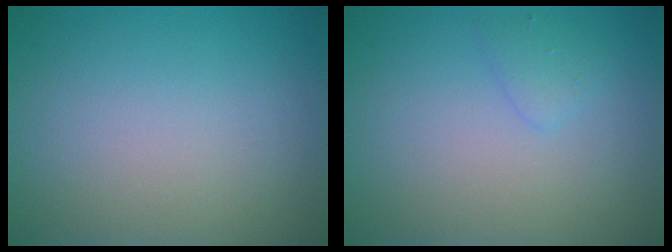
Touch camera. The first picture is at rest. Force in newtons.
{"total": 1.2, "press": 1.2, "slide": 0.0}